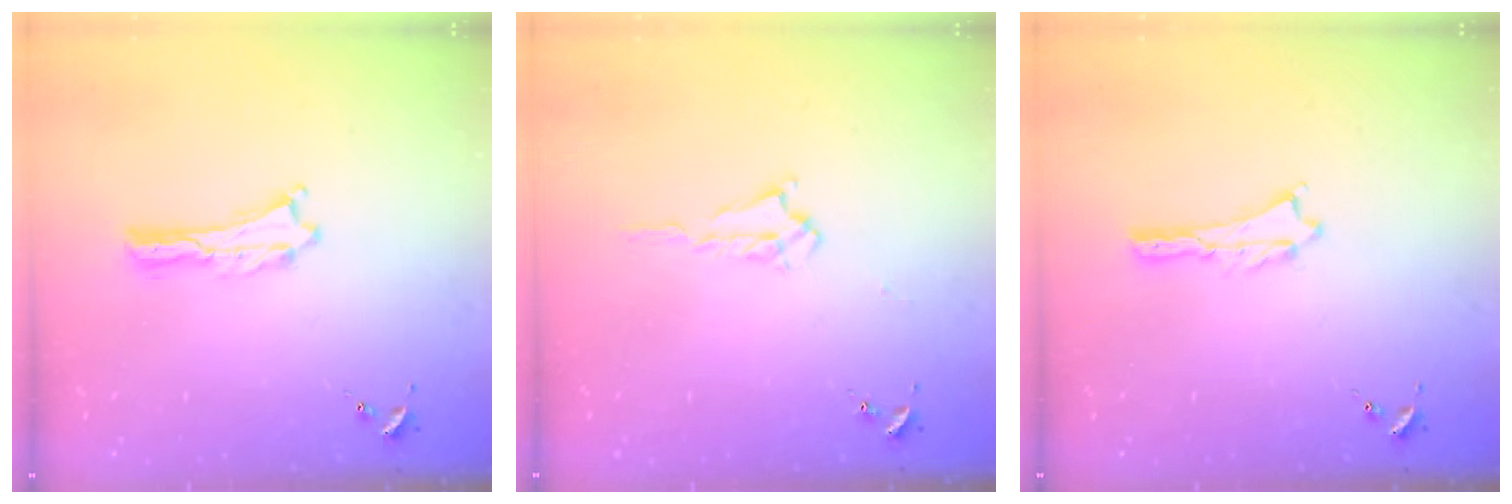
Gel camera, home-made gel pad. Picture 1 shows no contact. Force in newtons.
{"total": 1.7, "press": 1.7, "slide": 0.3}
{"total": 0.5, "press": 0.5, "slide": 0.2}